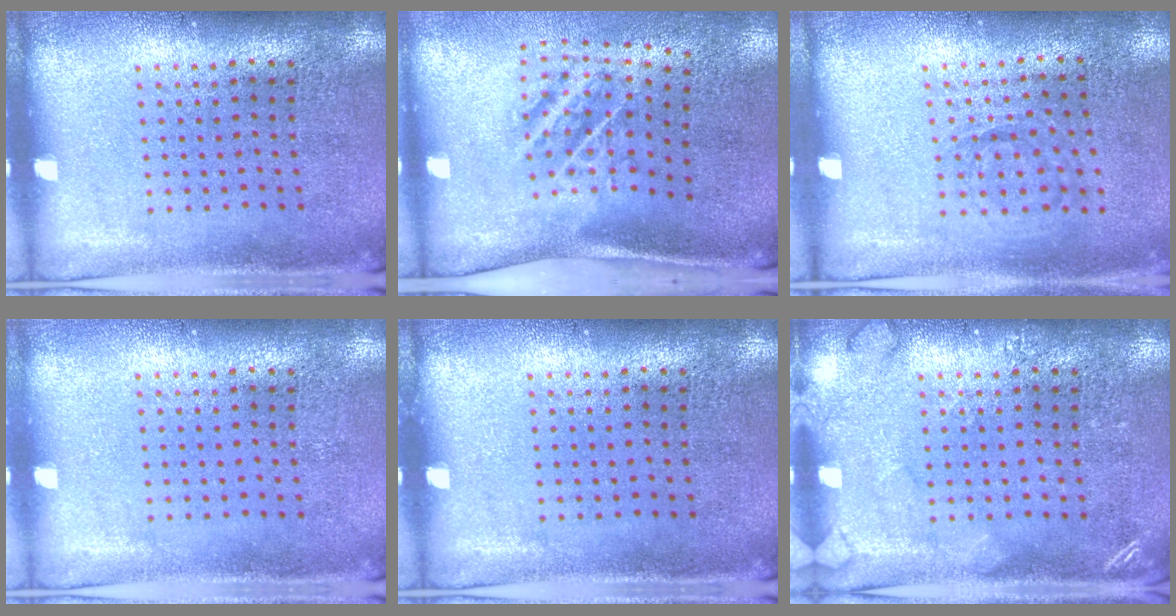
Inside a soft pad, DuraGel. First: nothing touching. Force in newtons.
{"total": 2.0, "press": 1.2, "slide": 1.6}
{"total": 1.0, "press": 0.8, "slide": 0.6}
{"total": 0.0}
{"total": 0.0}
{"total": 1.8, "press": 1.8, "slide": 0.3}